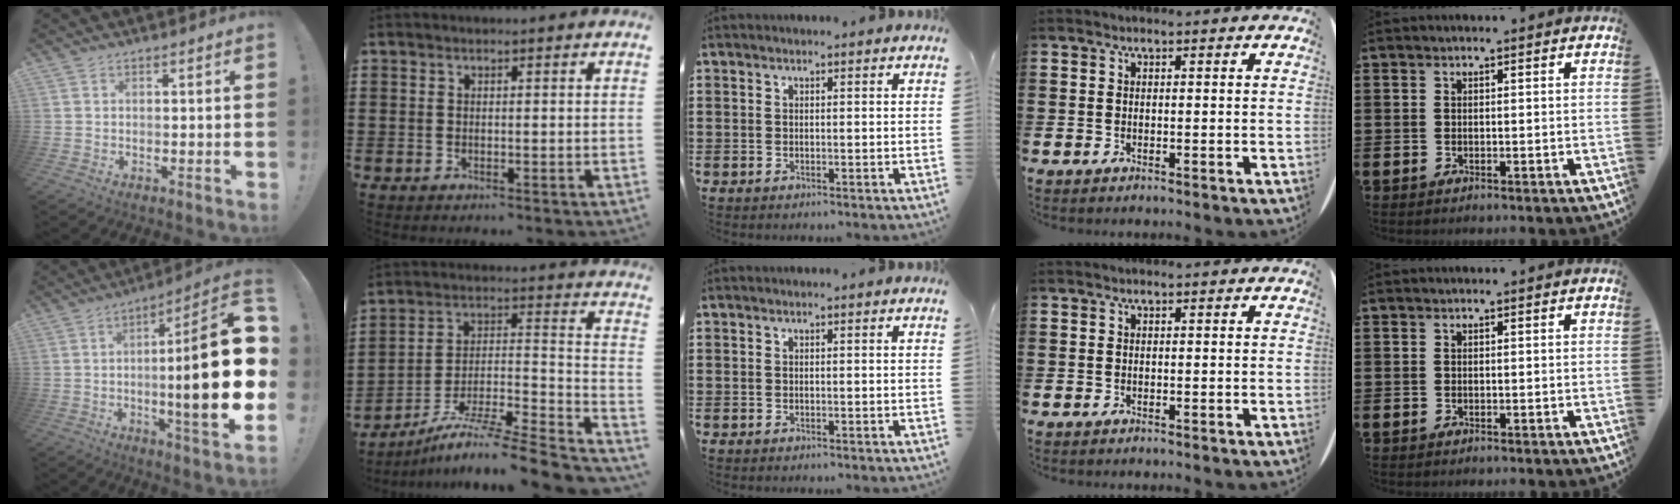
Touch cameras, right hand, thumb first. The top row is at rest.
{"thumb": {"total": 24.9, "force": [-1.3, 3.9, 24.6], "torque": [-0.385, -0.009, -0.025]}, "index": {"total": 7.8, "force": [-6.1, 0.4, 4.9], "torque": [-0.087, -0.010, -0.126]}}